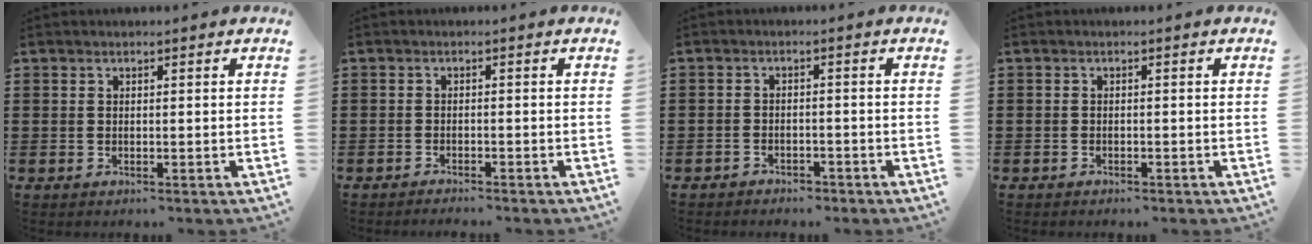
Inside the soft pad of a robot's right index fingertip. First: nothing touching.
{"total": 1.1, "force": [-1.1, 0.0, 0.1], "torque": [-0.004, 0.001, -0.022]}
{"total": 1.9, "force": [-1.8, 0.6, 0.0], "torque": [-0.005, 0.004, -0.039]}
{"total": 0.7, "force": [-0.6, 0.3, 0.1], "torque": [-0.005, 0.000, -0.012]}